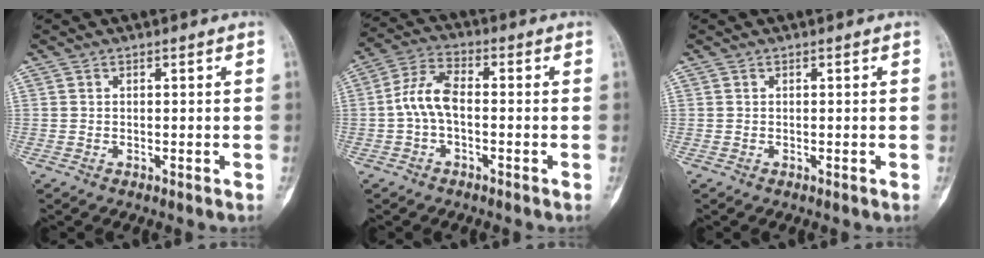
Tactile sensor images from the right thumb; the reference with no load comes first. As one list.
[{"total": 7.2, "force": [-1.0, 3.8, 6.0], "torque": [-0.124, 0.026, -0.027]}, {"total": 0.0}]